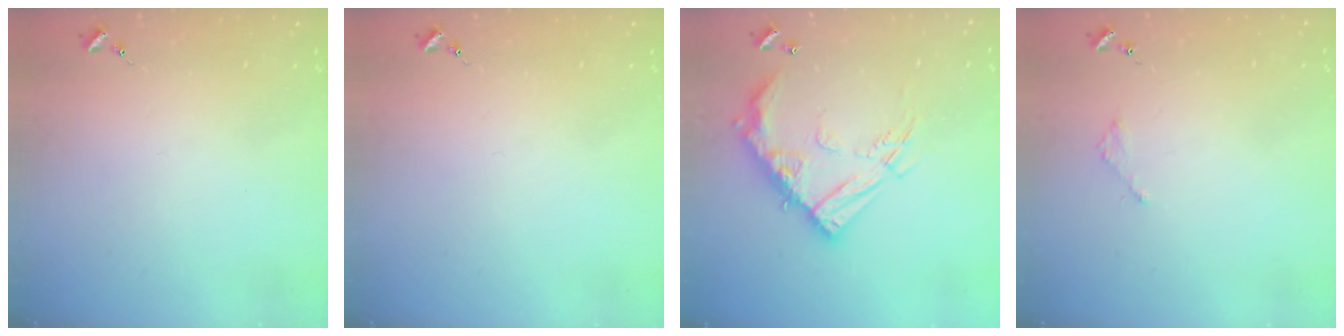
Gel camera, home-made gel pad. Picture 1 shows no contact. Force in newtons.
{"total": 0.0}
{"total": 19.4, "press": 19.2, "slide": 2.1}
{"total": 2.0, "press": 2.0, "slide": 0.3}